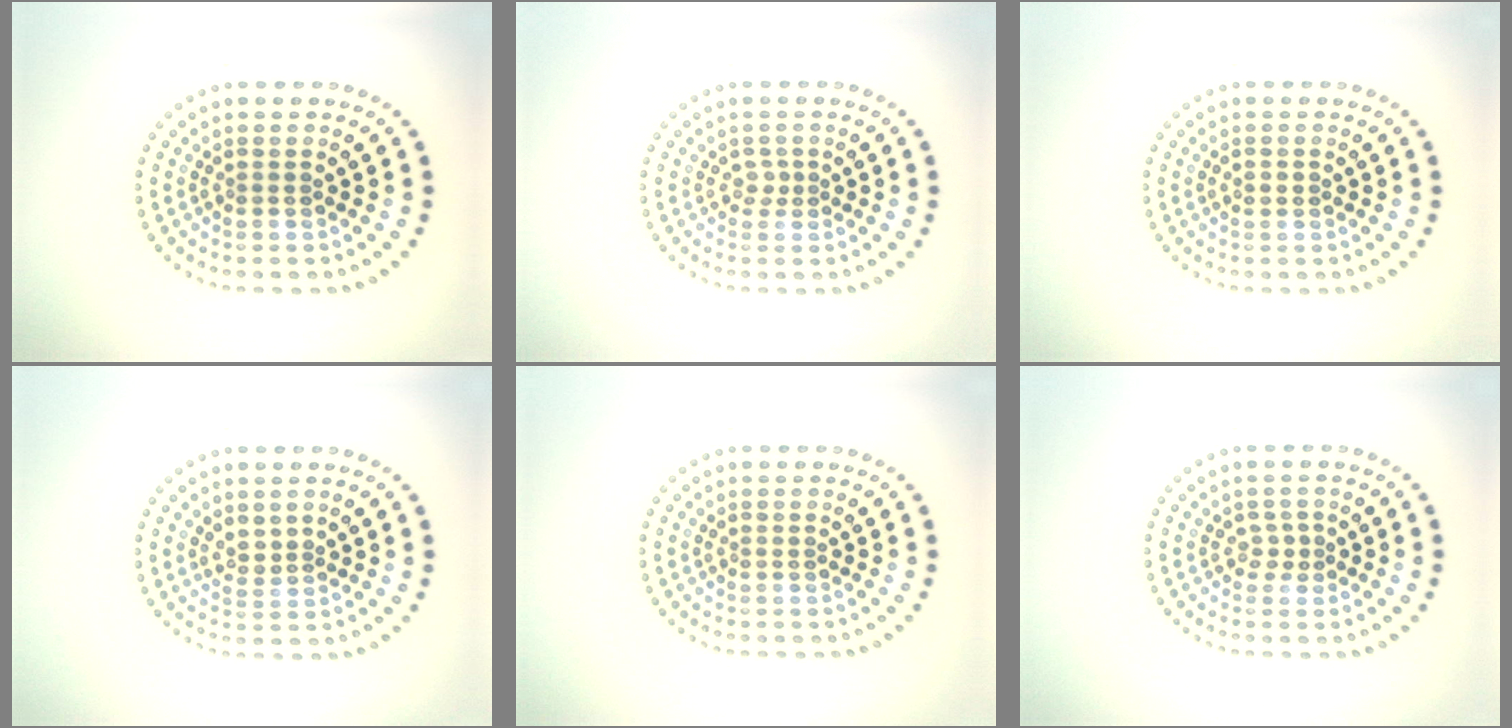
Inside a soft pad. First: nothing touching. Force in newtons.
{"total": 0.9, "press": 0.7, "slide": 0.6}
{"total": 1.0, "press": 1.0, "slide": 0.1}
{"total": 1.5, "press": 1.2, "slide": 0.9}
{"total": 0.0}
{"total": 1.1, "press": 0.9, "slide": 0.6}